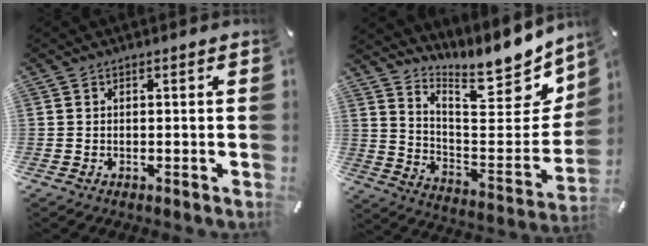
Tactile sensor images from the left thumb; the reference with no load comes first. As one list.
[{"total": 15.4, "force": [13.2, 4.3, 6.7], "torque": [-0.077, -0.136, 0.214]}]